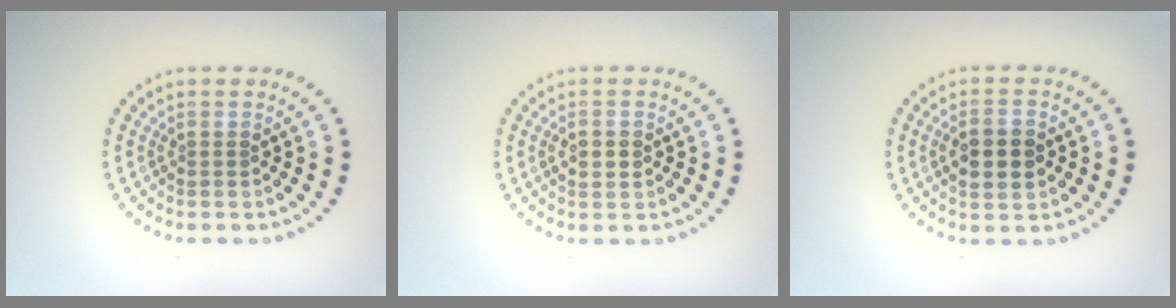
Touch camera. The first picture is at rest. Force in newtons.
{"total": 2.1, "press": 2.1, "slide": 0.1}
{"total": 3.5, "press": 3.5, "slide": 0.2}